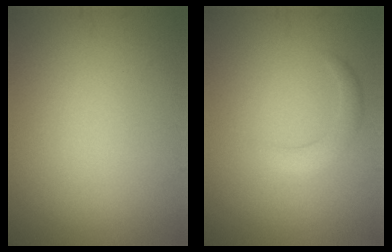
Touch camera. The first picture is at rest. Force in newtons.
{"total": 1.7, "press": 1.7, "slide": 0.1}